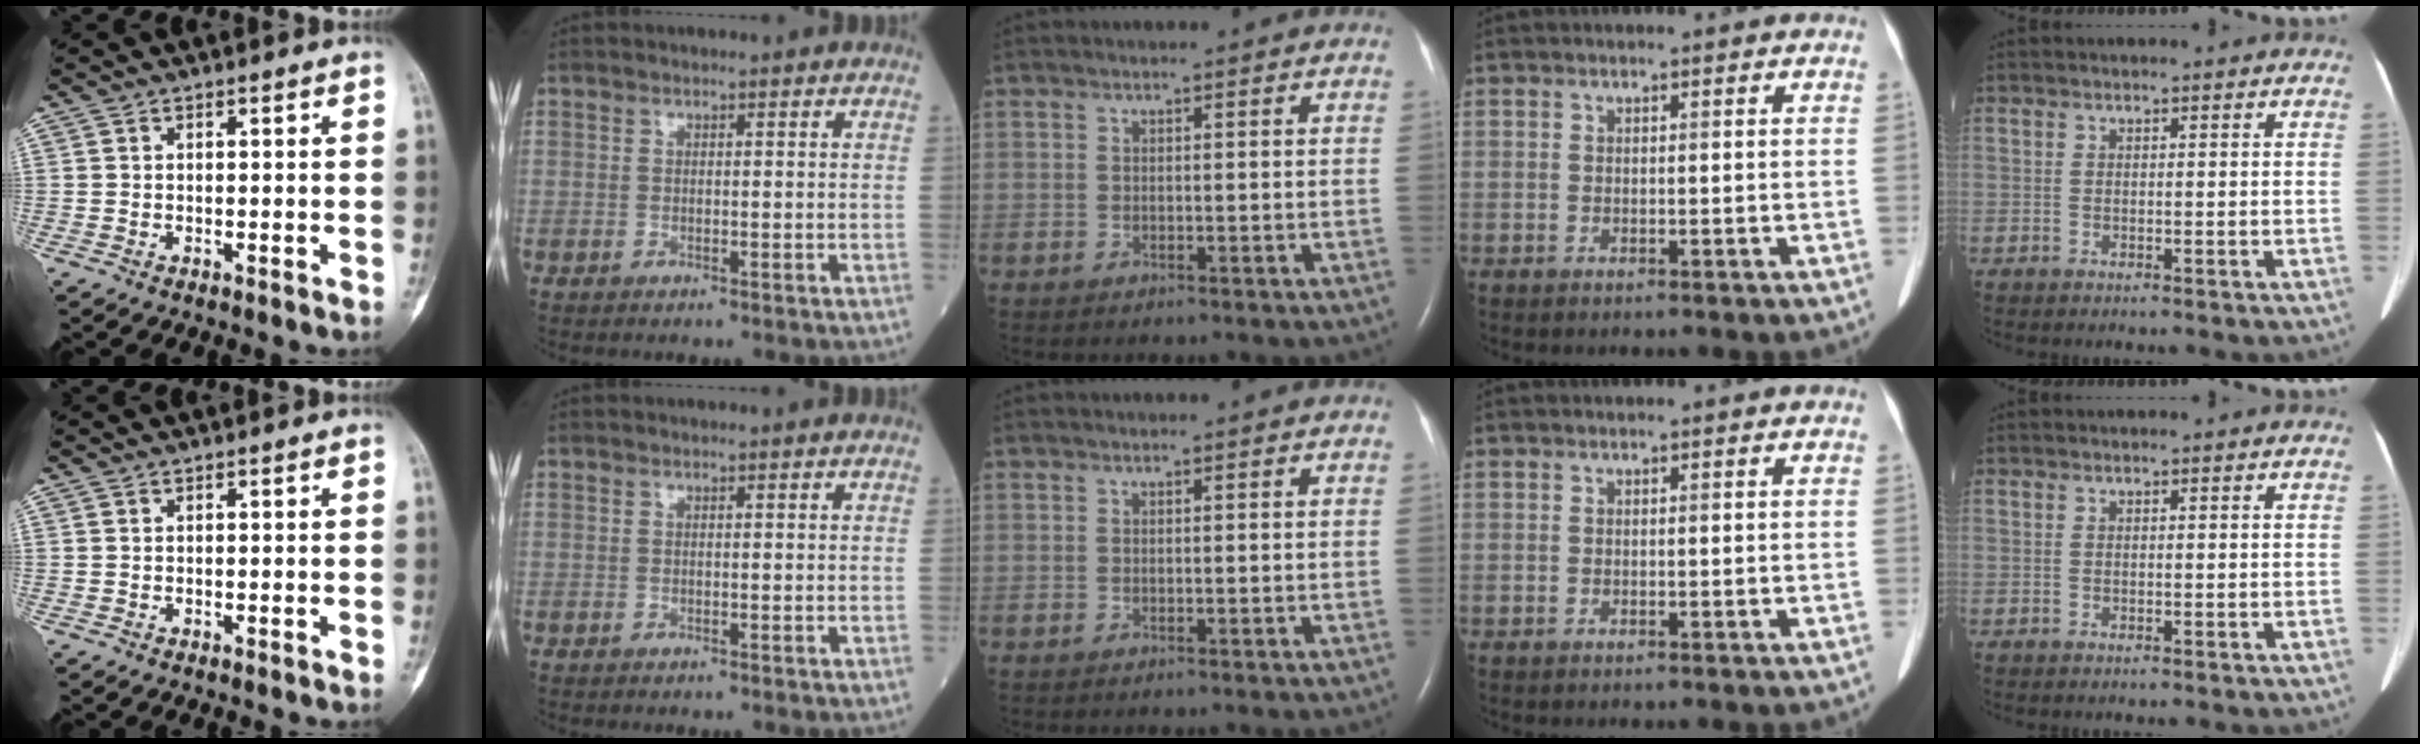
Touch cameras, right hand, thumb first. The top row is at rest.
{}